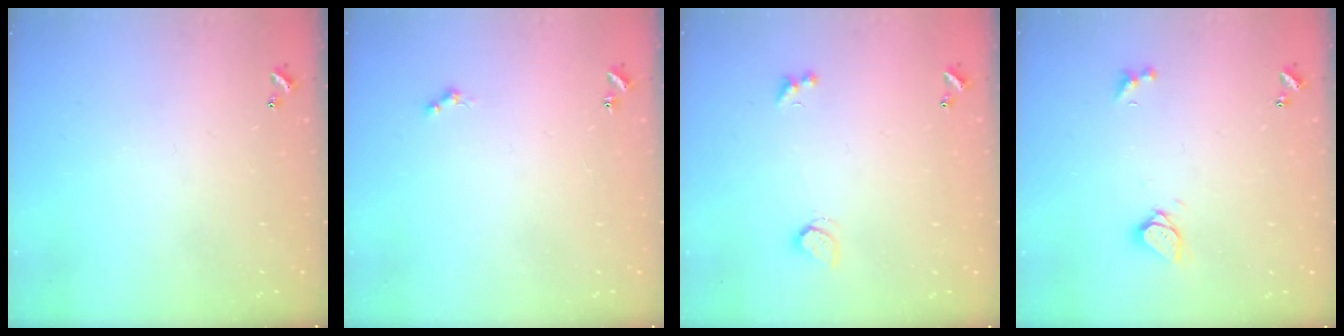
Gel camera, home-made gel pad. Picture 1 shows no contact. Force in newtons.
{"total": 0.8, "press": 0.6, "slide": 0.4}
{"total": 1.3, "press": 1.2, "slide": 0.5}
{"total": 2.9, "press": 2.9, "slide": 0.2}